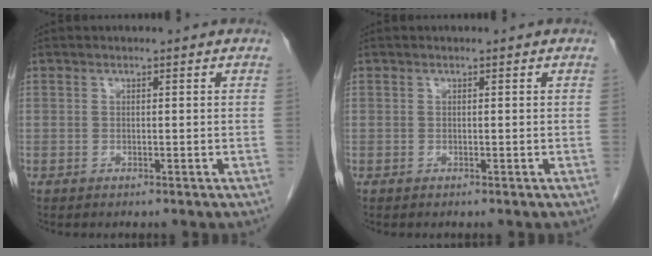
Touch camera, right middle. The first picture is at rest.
{"total": 0.0}